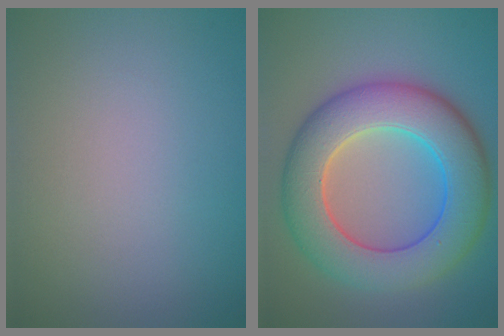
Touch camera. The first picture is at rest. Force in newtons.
{"total": 9.7, "press": 9.7, "slide": 0.3}